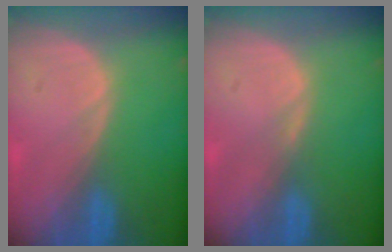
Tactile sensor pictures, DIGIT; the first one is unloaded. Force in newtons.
{"total": 0.7, "press": 0.7, "slide": 0.2}